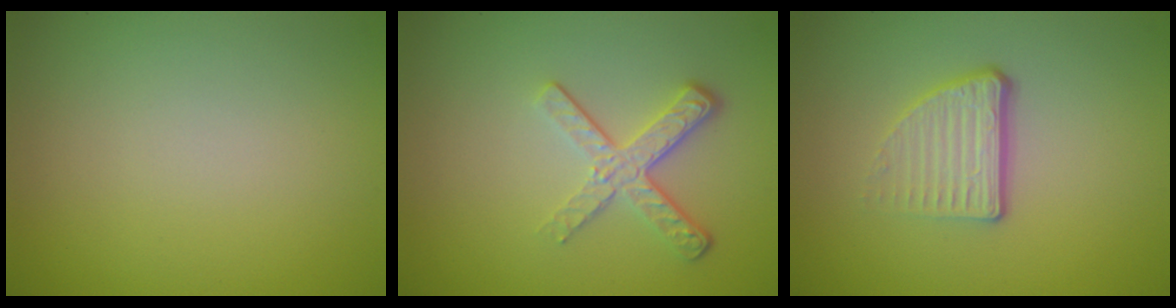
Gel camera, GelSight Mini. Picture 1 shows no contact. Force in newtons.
{"total": 3.5, "press": 2.6, "slide": 2.4}
{"total": 3.6, "press": 2.3, "slide": 2.7}